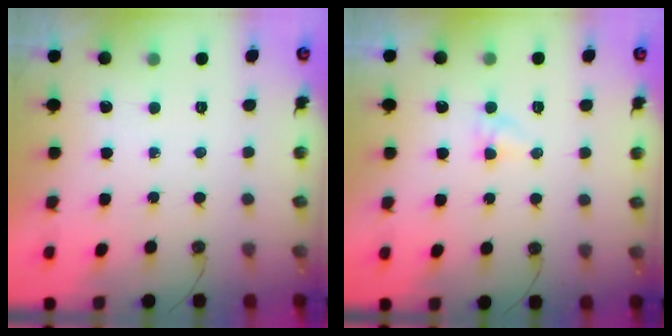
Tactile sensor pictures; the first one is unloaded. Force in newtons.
{"total": 2.5, "press": 2.5, "slide": 0.3}